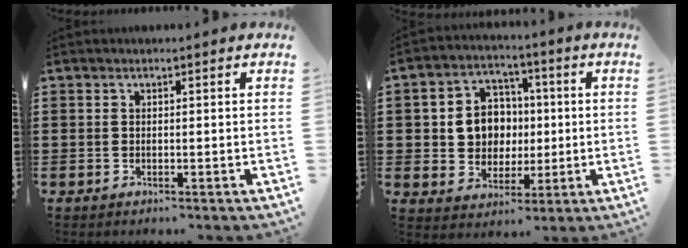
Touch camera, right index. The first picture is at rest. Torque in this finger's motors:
{"motor_torque": [1.30, 0.45, 0.30, 0.12]}